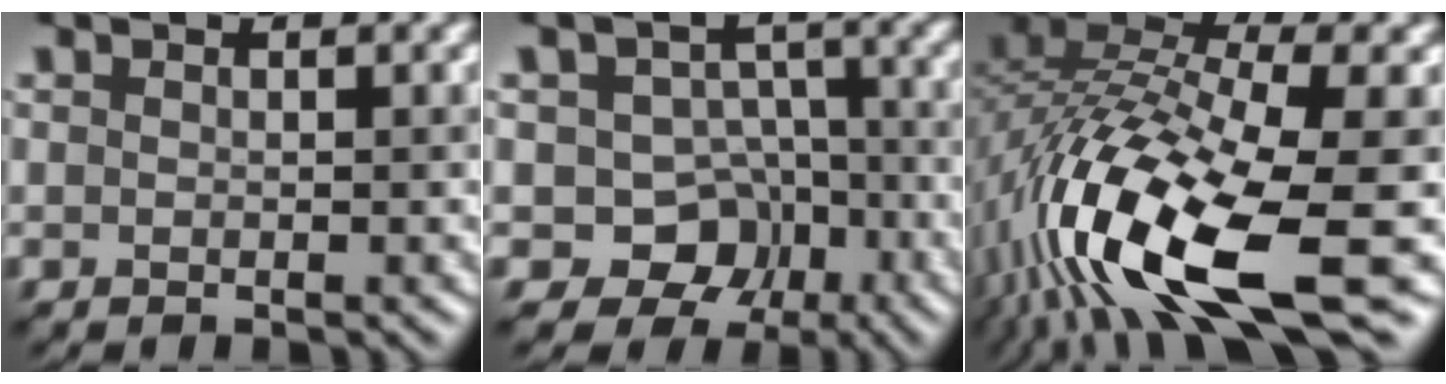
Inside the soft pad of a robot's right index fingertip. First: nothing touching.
{"total": 7.4, "force": [-3.4, 5.9, 2.8], "torque": [-0.011, 0.004, -0.063]}
{"total": 15.0, "force": [-6.1, 4.9, 12.8], "torque": [-0.254, -0.007, -0.106]}